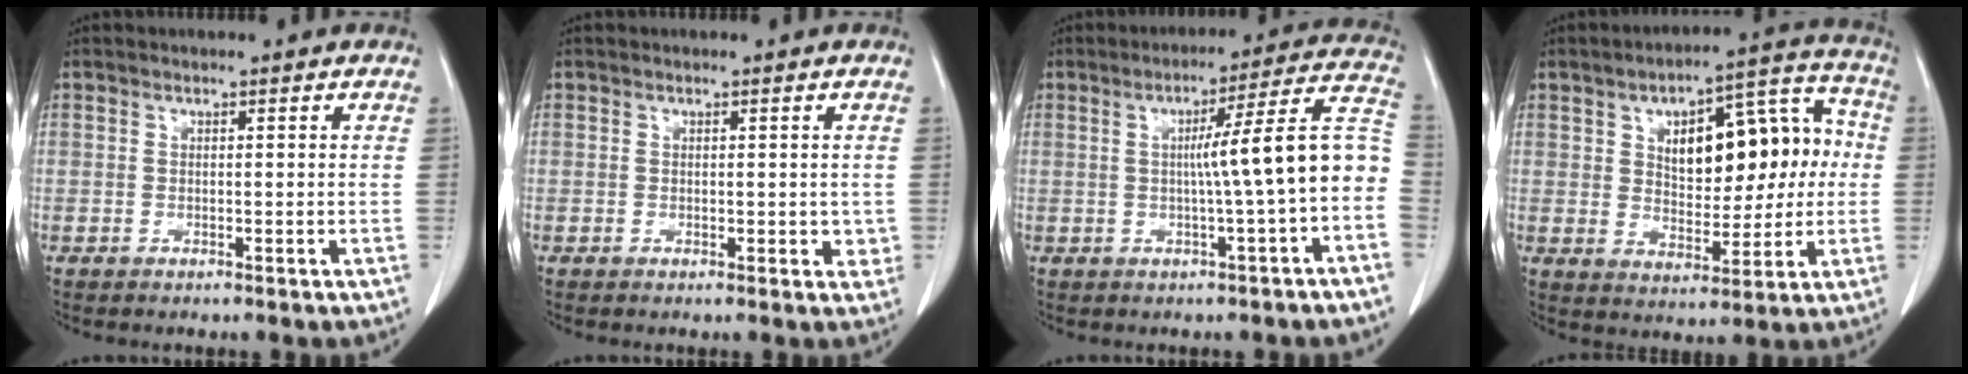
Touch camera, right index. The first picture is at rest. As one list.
[{"total": 2.2, "force": [0.0, 1.2, 1.8], "torque": [-0.016, -0.002, 0.002]}, {"total": 11.3, "force": [-1.3, -0.8, 11.2], "torque": [-0.150, 0.030, -0.020]}, {"total": 15.5, "force": [2.3, 7.2, 13.5], "torque": [-0.183, 0.044, 0.045]}]